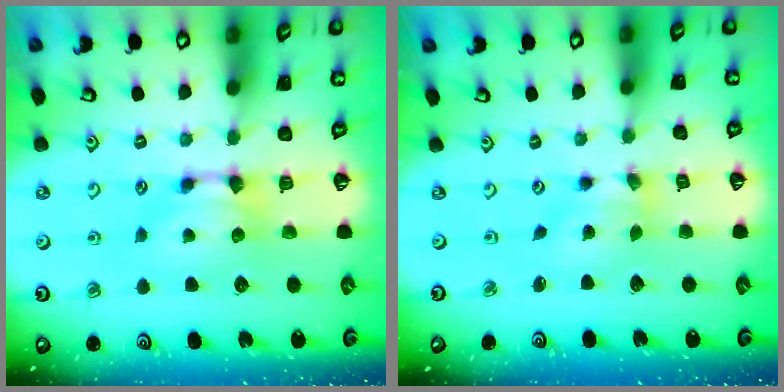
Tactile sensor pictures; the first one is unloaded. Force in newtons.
{"total": 2.7, "press": 2.4, "slide": 1.3}